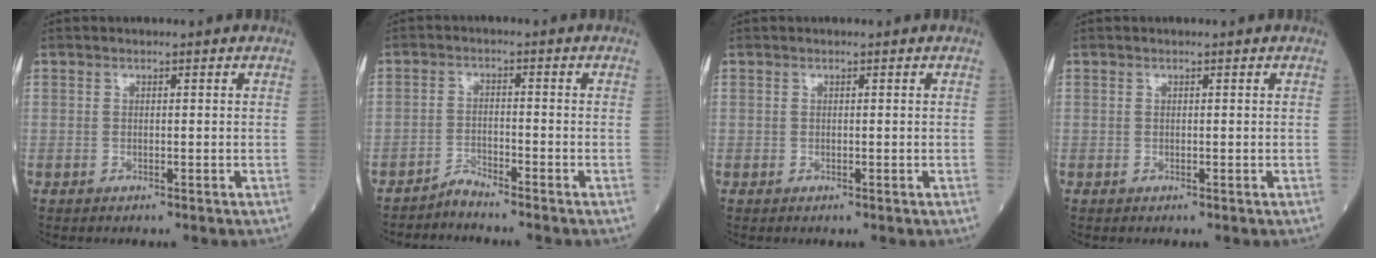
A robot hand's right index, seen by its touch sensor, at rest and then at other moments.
{"total": 2.3, "force": [-2.2, -0.5, -0.2], "torque": [0.007, -0.012, -0.041]}
{"total": 0.0}
{"total": 0.0}